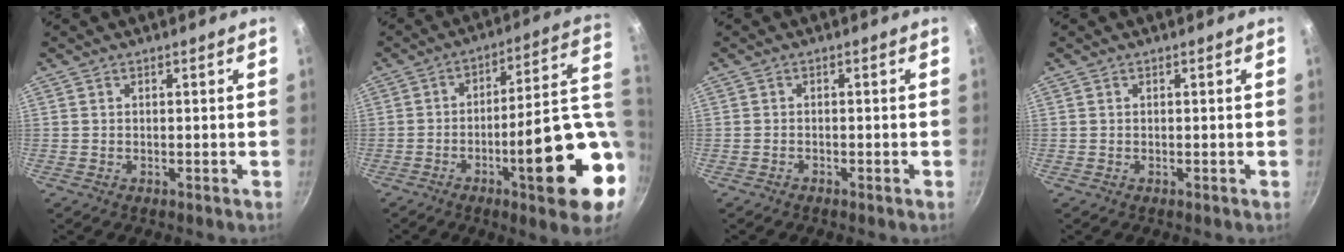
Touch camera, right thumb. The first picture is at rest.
{"total": 21.6, "force": [-3.4, 5.7, 20.5], "torque": [-0.266, 0.012, -0.044]}
{"total": 0.6, "force": [-0.5, 0.1, 0.2], "torque": [-0.016, 0.008, -0.011]}
{"total": 0.0}